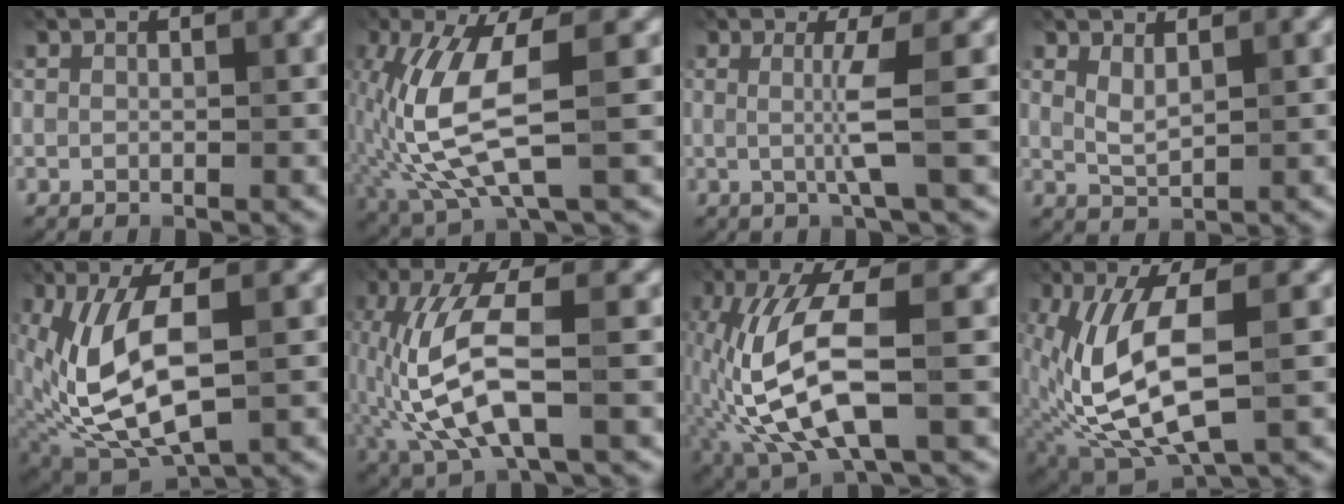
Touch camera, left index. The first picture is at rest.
{"total": 7.9, "force": [-1.2, 2.0, 7.5], "torque": [-0.177, -0.003, -0.008]}
{"total": 2.8, "force": [-0.3, 0.0, 2.8], "torque": [-0.060, 0.001, 0.000]}
{"total": 1.1, "force": [0.7, 0.2, 0.9], "torque": [-0.029, -0.002, 0.027]}
{"total": 8.9, "force": [0.0, 3.6, 8.2], "torque": [-0.191, -0.004, 0.013]}
{"total": 7.5, "force": [-1.8, 2.2, 7.0], "torque": [-0.167, 0.004, -0.019]}
{"total": 8.4, "force": [-2.4, 2.5, 7.7], "torque": [-0.175, 0.008, -0.034]}
{"total": 8.8, "force": [-0.8, 3.0, 8.3], "torque": [-0.184, -0.003, -0.004]}